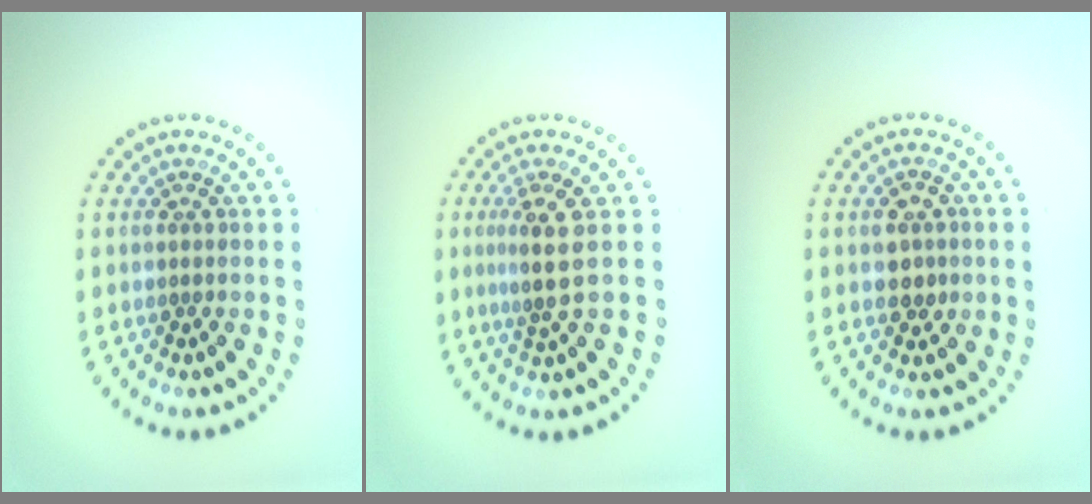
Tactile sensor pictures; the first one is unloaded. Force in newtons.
{"total": 2.4, "press": 1.8, "slide": 1.6}
{"total": 2.1, "press": 2.1, "slide": 0.3}